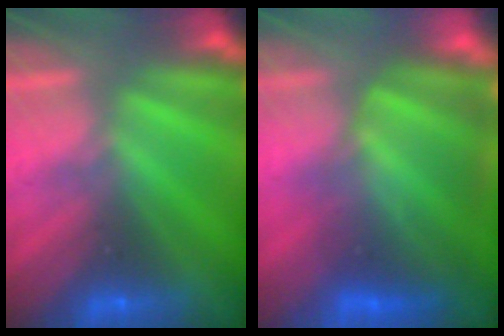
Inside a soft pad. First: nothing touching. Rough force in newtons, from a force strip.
{"total": 7.2}